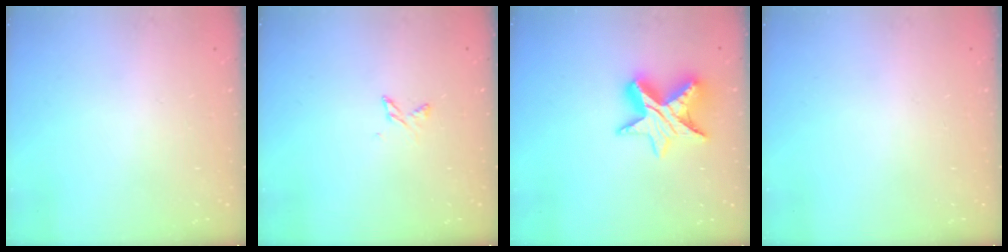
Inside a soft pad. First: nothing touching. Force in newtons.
{"total": 2.5, "press": 2.5, "slide": 0.5}
{"total": 10.8, "press": 10.8, "slide": 0.7}
{"total": 0.0}